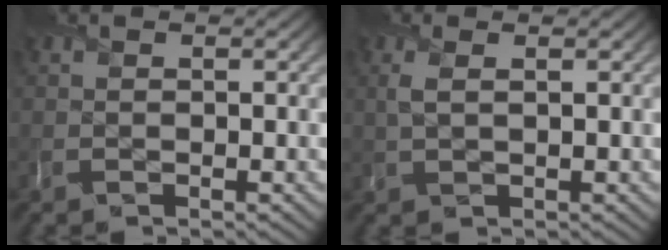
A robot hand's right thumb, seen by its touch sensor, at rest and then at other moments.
{"total": 2.1, "force": [0.8, 0.7, 1.8], "torque": [-0.042, 0.003, 0.017]}